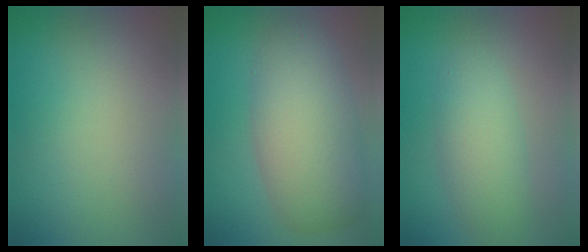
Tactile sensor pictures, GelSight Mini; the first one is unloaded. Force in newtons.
{"total": 7.5, "press": 7.5, "slide": 0.3}
{"total": 3.6, "press": 3.6, "slide": 0.1}